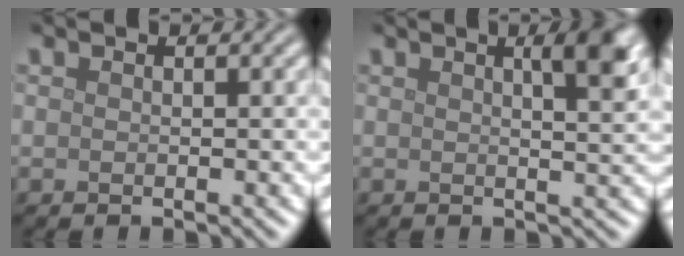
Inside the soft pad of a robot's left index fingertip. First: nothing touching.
{"total": 4.0, "force": [1.7, 1.0, 3.5], "torque": [-0.036, 0.008, 0.018]}